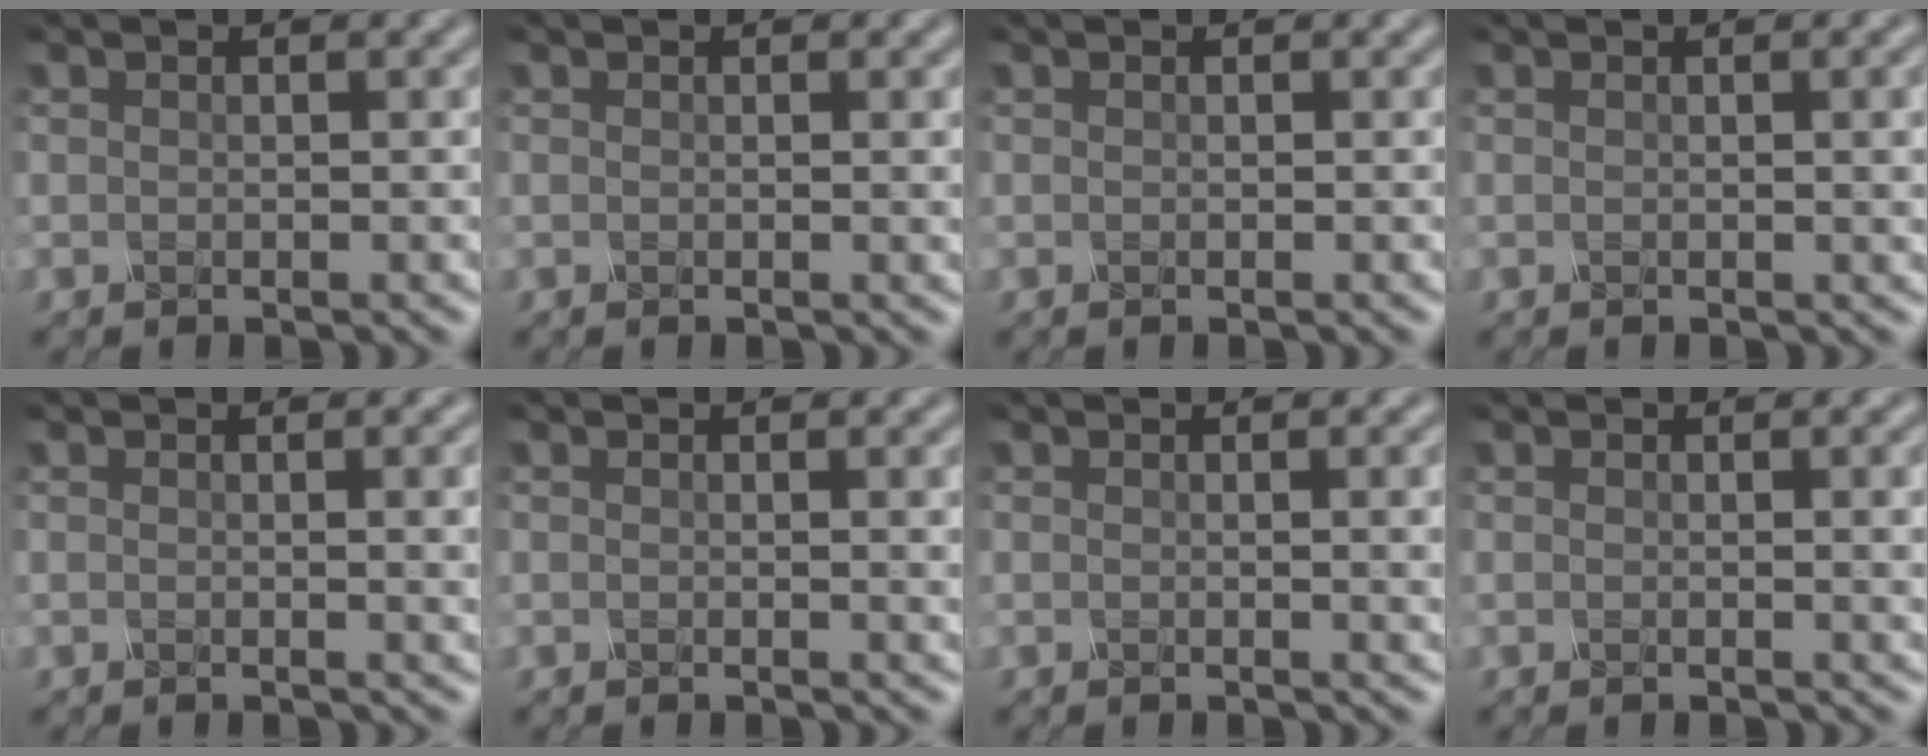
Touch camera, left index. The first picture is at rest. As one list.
[{"total": 0.8, "force": [0.1, 0.2, 0.8], "torque": [-0.005, 0.001, 0.000]}, {"total": 0.0}, {"total": 2.8, "force": [0.3, 0.8, 2.6], "torque": [-0.024, 0.005, -0.001]}, {"total": 4.1, "force": [0.3, 1.5, 3.8], "torque": [-0.029, 0.006, 0.004]}, {"total": 2.4, "force": [0.3, 0.7, 2.3], "torque": [-0.019, 0.001, 0.001]}, {"total": 3.7, "force": [0.3, 1.3, 3.5], "torque": [-0.028, 0.006, 0.002]}, {"total": 3.0, "force": [0.3, 1.0, 2.9], "torque": [-0.025, 0.004, 0.000]}]